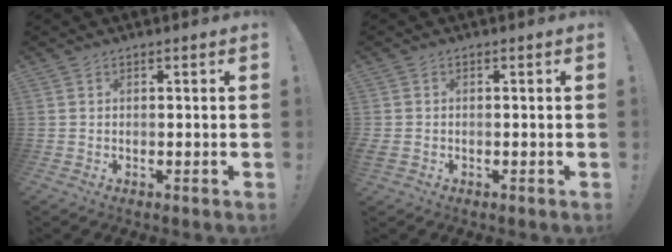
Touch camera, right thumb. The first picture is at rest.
{"total": 1.2, "force": [-0.5, 1.0, 0.4], "torque": [-0.006, 0.003, -0.009]}